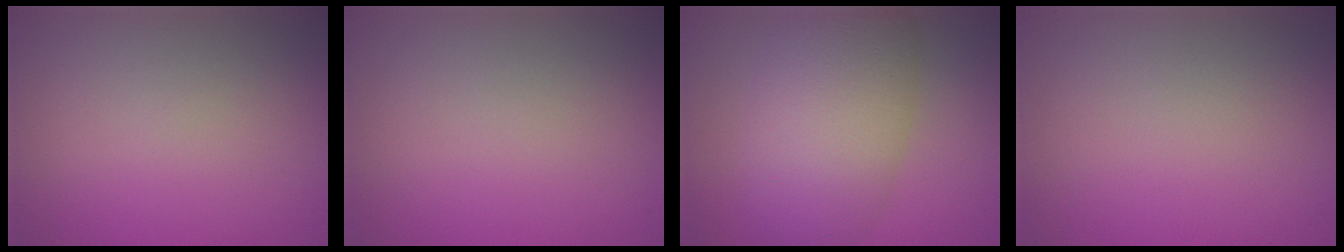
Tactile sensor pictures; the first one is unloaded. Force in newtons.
{"total": 0.0}
{"total": 8.9, "press": 8.9, "slide": 0.4}
{"total": 0.0}